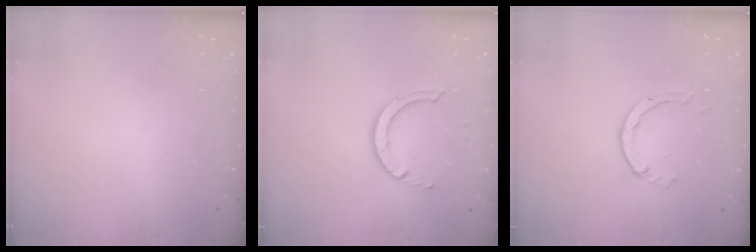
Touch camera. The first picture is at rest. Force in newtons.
{"total": 7.3, "press": 7.3, "slide": 0.5}
{"total": 2.6, "press": 2.5, "slide": 0.3}